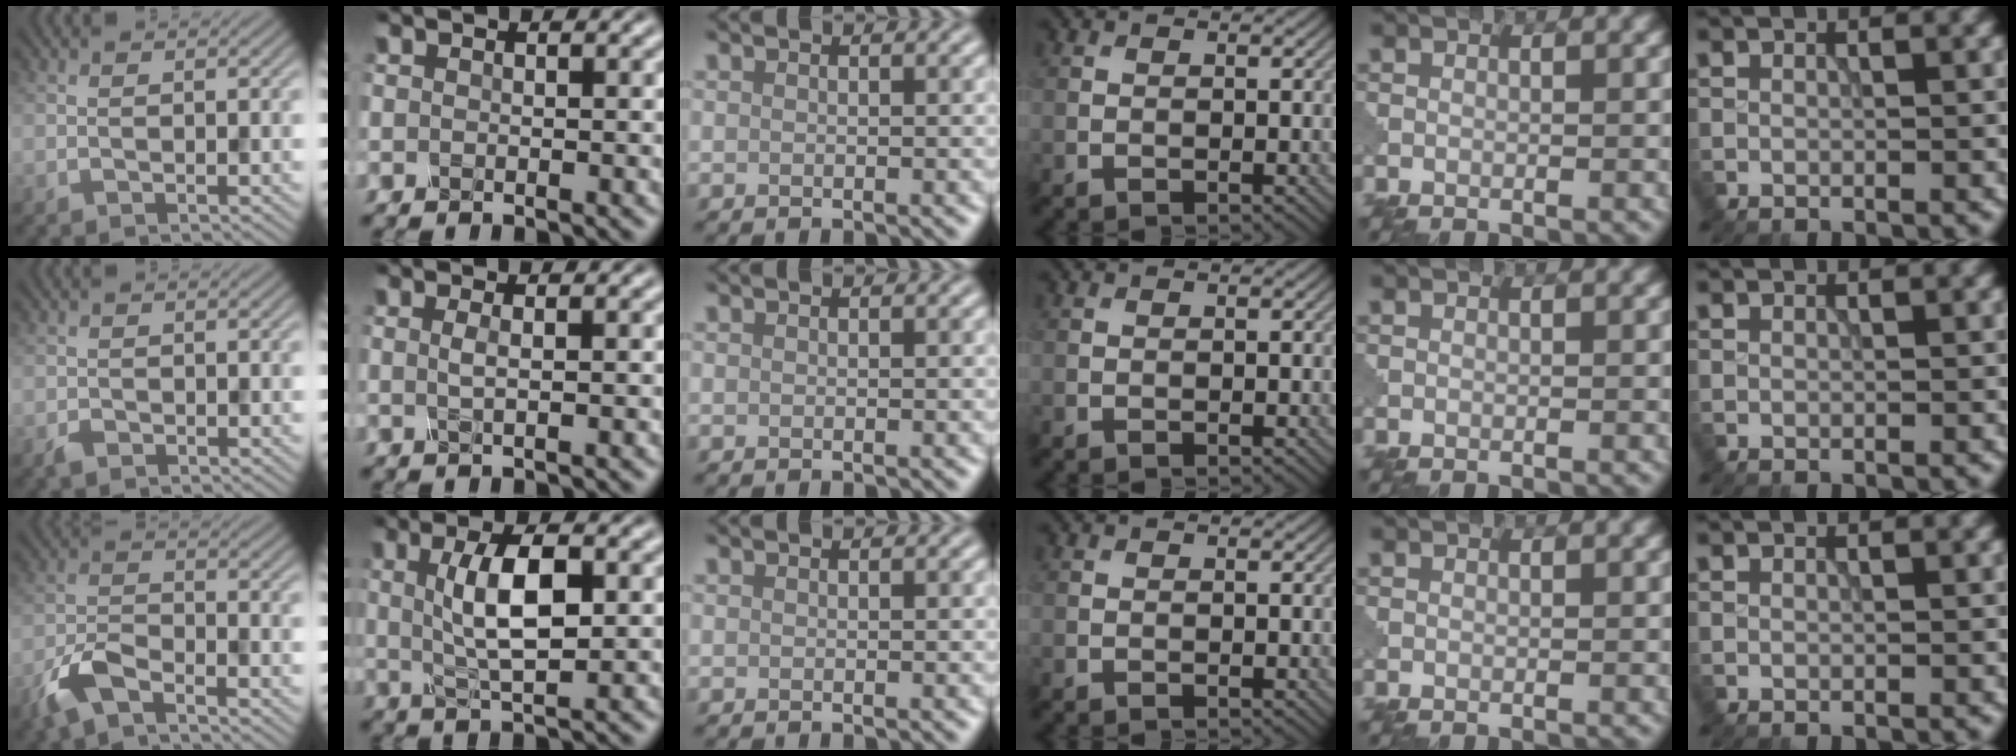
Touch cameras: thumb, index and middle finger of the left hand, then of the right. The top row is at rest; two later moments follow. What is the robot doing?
{"motion": "squeeze", "object": "clothespin"}